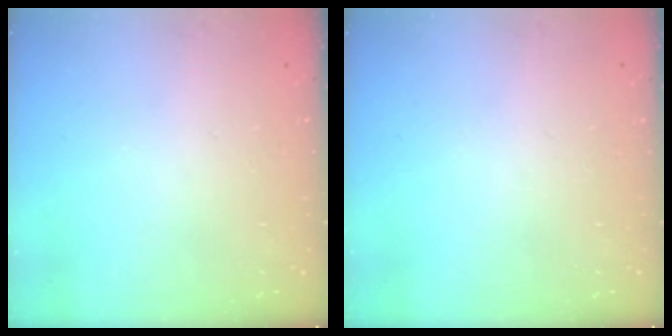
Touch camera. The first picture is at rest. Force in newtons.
{"total": 0.0}